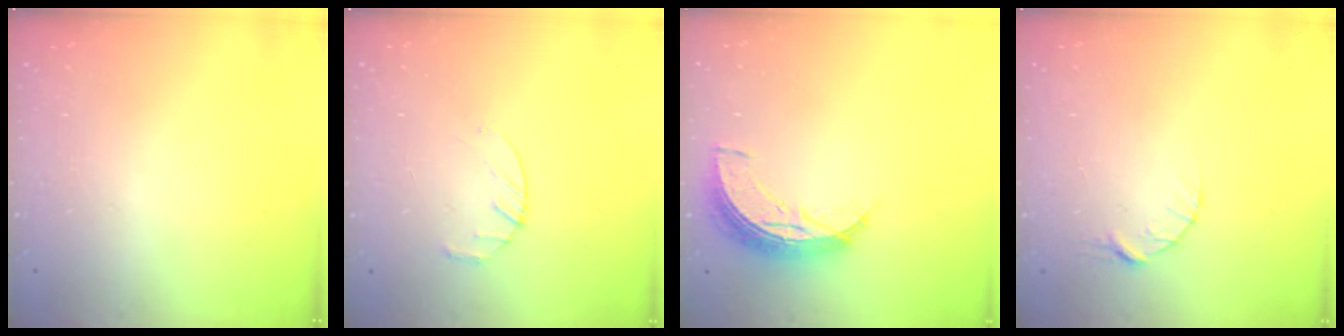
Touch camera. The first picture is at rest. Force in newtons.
{"total": 3.2, "press": 3.2, "slide": 0.5}
{"total": 10.1, "press": 10.1, "slide": 0.6}
{"total": 5.0, "press": 4.9, "slide": 0.7}